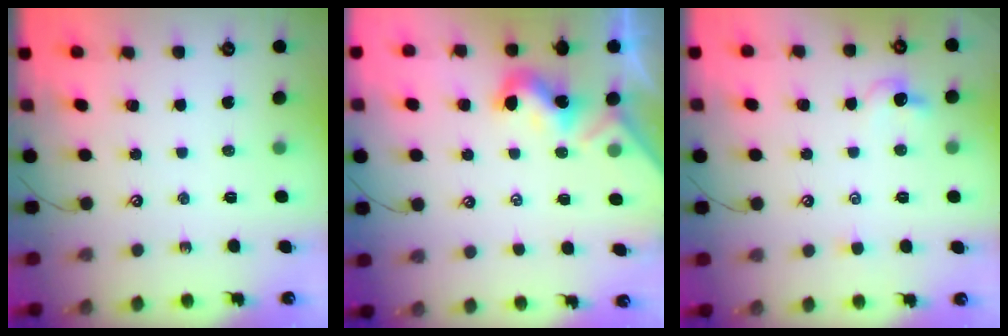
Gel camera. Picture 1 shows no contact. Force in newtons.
{"total": 2.0, "press": 1.9, "slide": 0.5}
{"total": 1.5, "press": 1.4, "slide": 0.6}